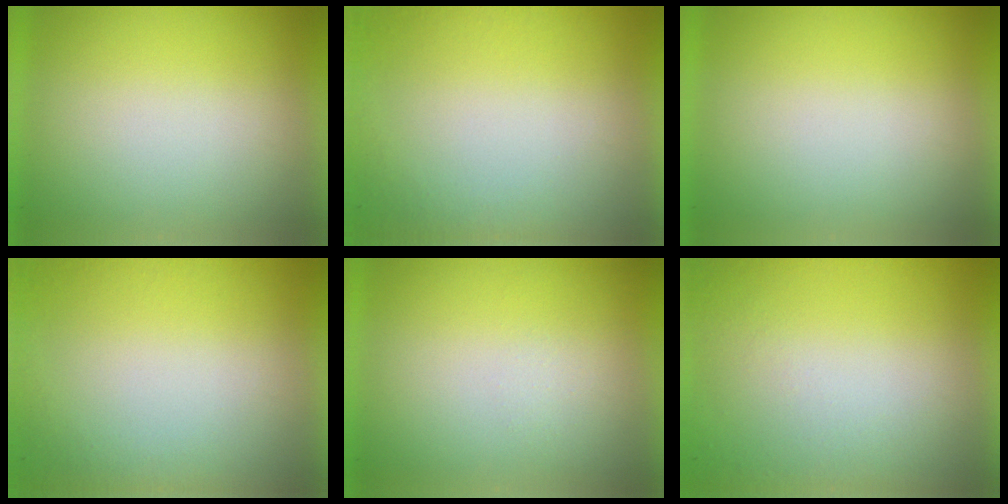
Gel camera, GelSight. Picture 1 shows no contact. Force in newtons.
{"total": 2.8}
{"total": 0.0}
{"total": 2.8}
{"total": 1.2}
{"total": 5.0}